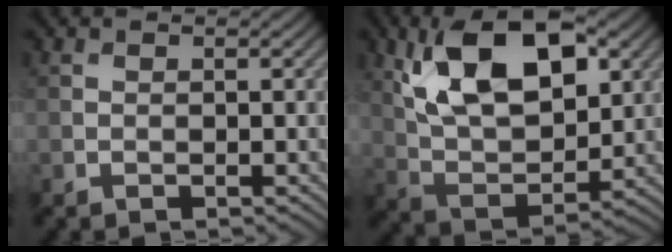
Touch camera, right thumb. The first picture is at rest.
{"total": 13.8, "force": [5.6, 7.0, 10.5], "torque": [-0.202, 0.002, 0.103]}